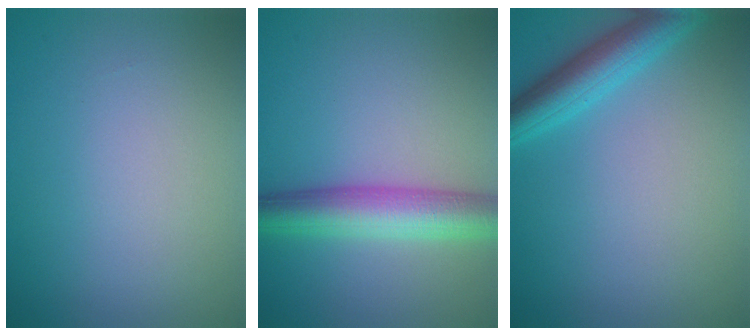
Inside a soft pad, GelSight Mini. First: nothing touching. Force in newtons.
{"total": 5.8, "press": 5.8, "slide": 0.2}
{"total": 3.9, "press": 3.9, "slide": 0.2}